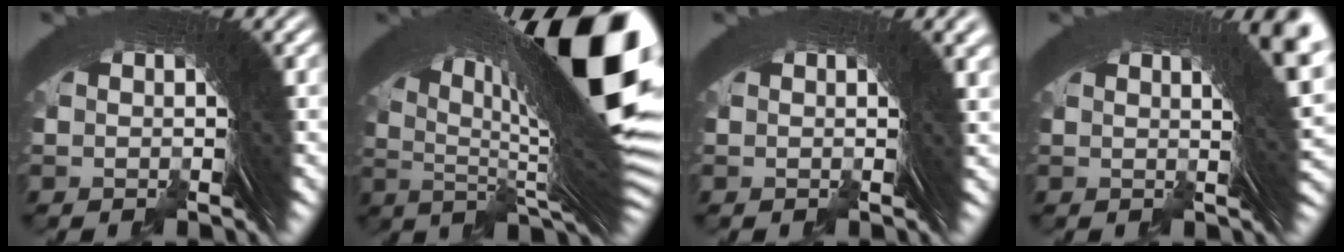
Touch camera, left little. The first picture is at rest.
{"total": 23.7, "force": [4.4, 9.2, 21.4], "torque": [-0.278, 0.019, 0.061]}
{"total": 2.1, "force": [0.8, 0.2, 2.0], "torque": [-0.013, 0.008, 0.008]}
{"total": 7.3, "force": [2.5, 1.6, 6.7], "torque": [-0.054, 0.014, 0.028]}